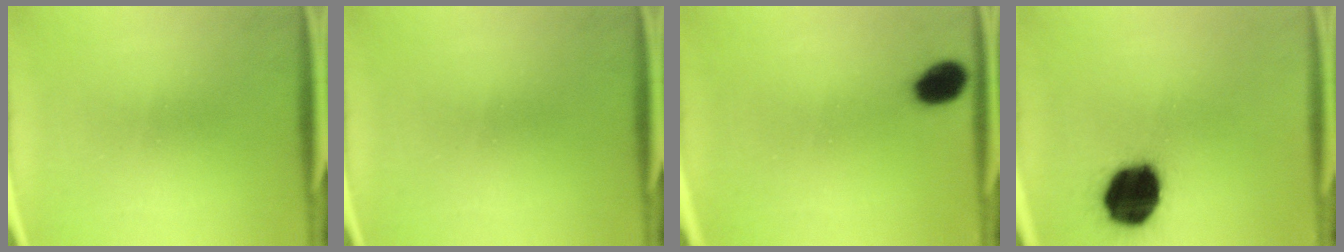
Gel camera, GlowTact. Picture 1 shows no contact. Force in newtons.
{"total": 0.0}
{"total": 6.0}
{"total": 19.6}